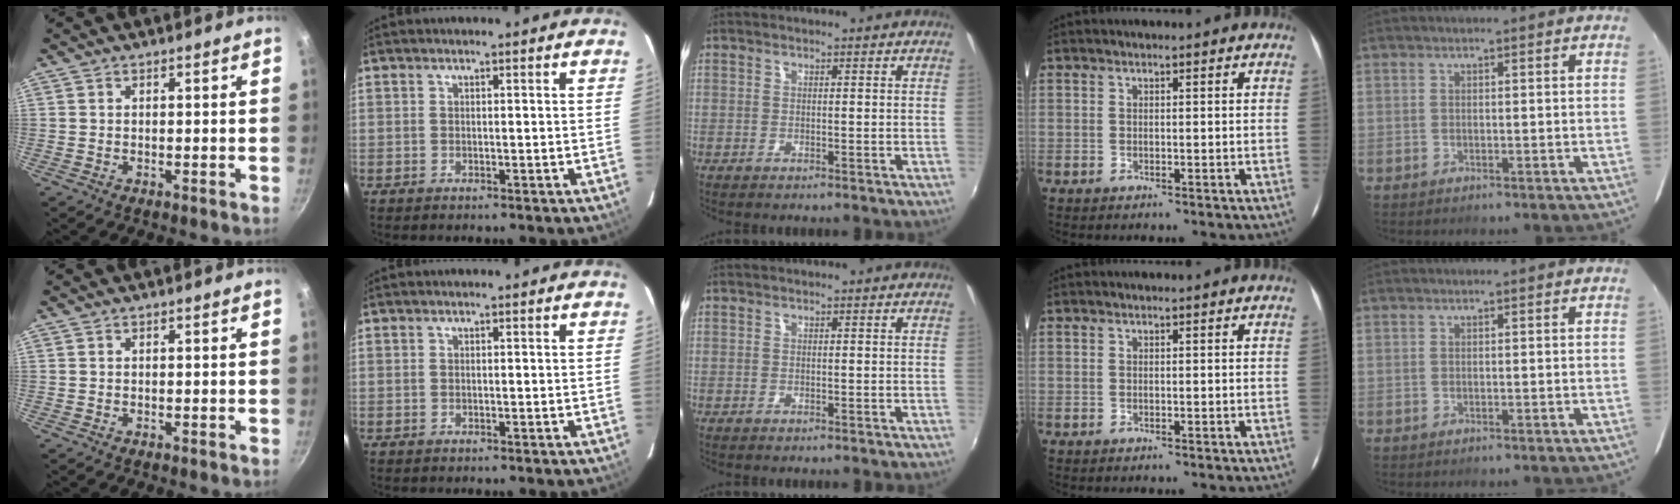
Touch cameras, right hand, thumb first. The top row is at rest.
{}